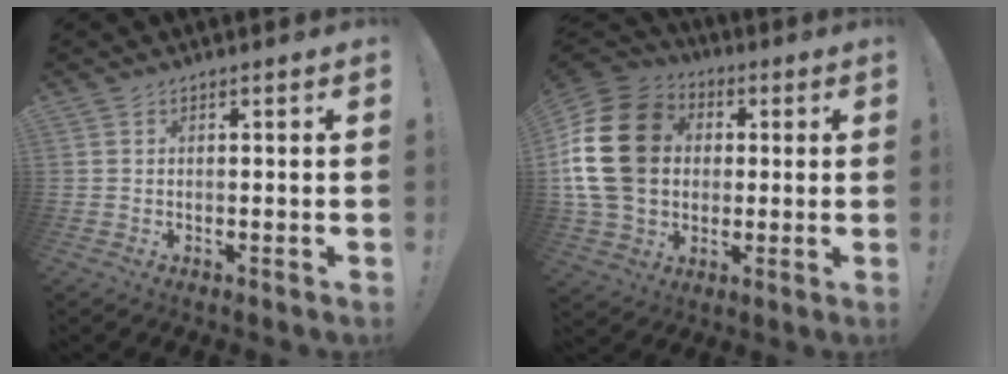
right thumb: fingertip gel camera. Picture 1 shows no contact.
{"total": 22.1, "force": [2.7, 16.7, 14.1], "torque": [-0.260, 0.007, 0.056]}